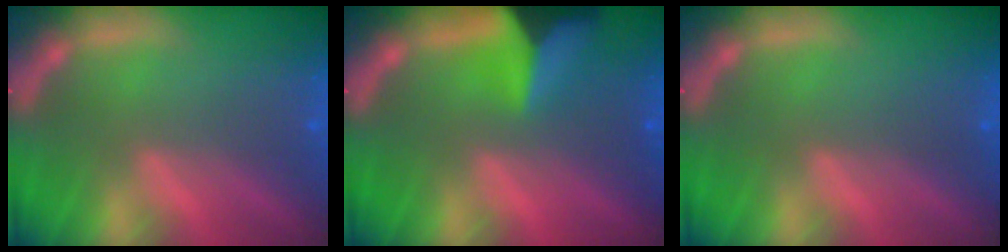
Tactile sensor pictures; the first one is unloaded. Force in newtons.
{"total": 7.9}
{"total": 0.0}